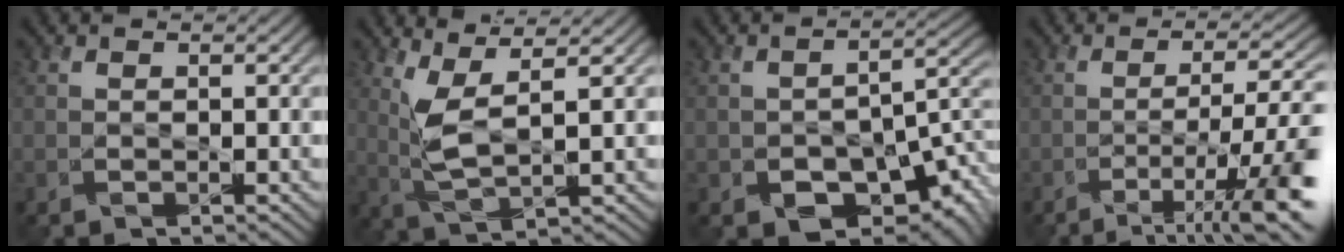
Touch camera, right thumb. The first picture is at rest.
{"total": 5.4, "force": [2.3, 1.2, 4.8], "torque": [-0.115, -0.002, 0.055]}
{"total": 11.1, "force": [-5.4, 6.3, 7.3], "torque": [-0.105, -0.034, -0.076]}
{"total": 11.8, "force": [-5.0, 2.6, 10.4], "torque": [-0.153, 0.004, -0.079]}